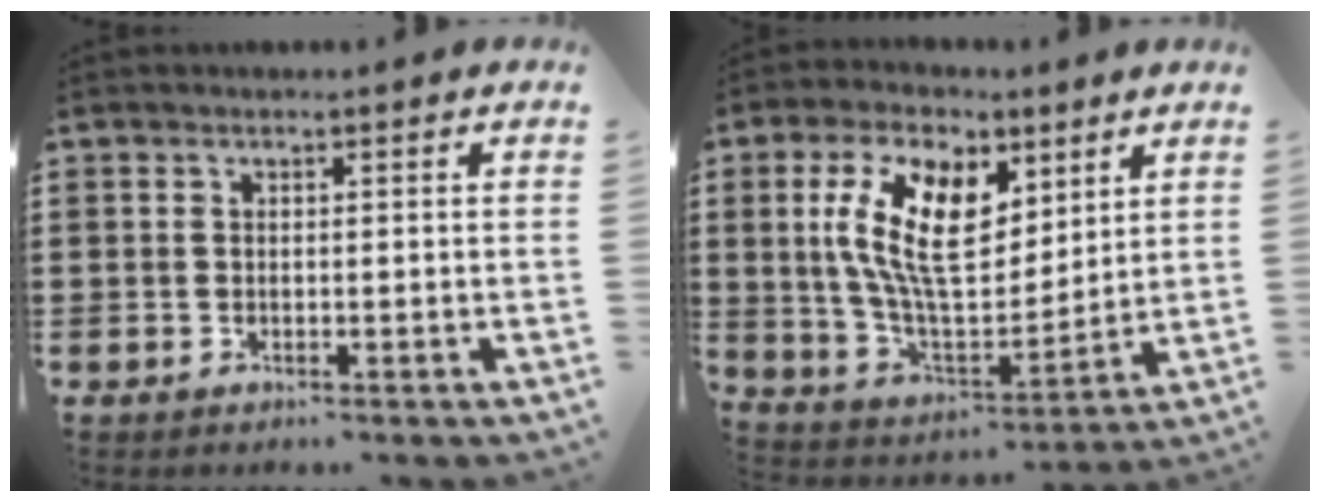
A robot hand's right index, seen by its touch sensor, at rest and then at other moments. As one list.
[{"total": 12.4, "force": [4.9, 6.0, 9.6], "torque": [-0.205, 0.004, 0.094]}]